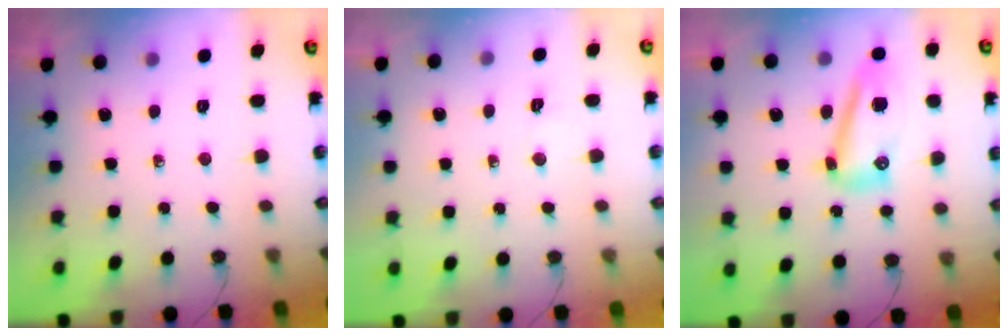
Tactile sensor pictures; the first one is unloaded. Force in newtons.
{"total": 18.8, "press": 4.8, "slide": 18.1}
{"total": 14.1, "press": 14.0, "slide": 1.1}